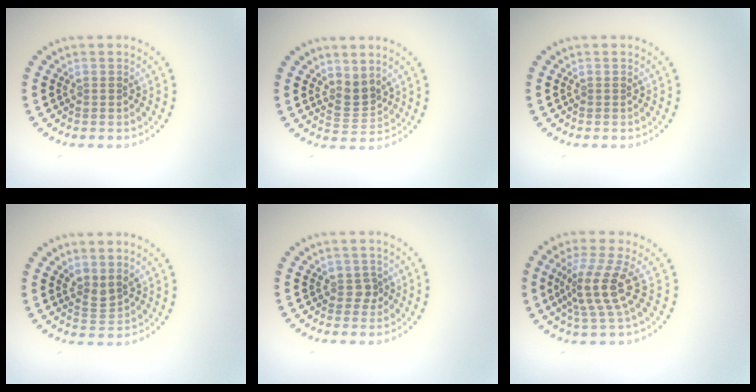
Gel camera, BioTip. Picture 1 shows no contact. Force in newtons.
{"total": 2.3, "press": 1.6, "slide": 1.6}
{"total": 0.0}
{"total": 1.9, "press": 1.4, "slide": 1.2}
{"total": 1.3, "press": 1.1, "slide": 0.7}
{"total": 3.9, "press": 2.9, "slide": 2.6}